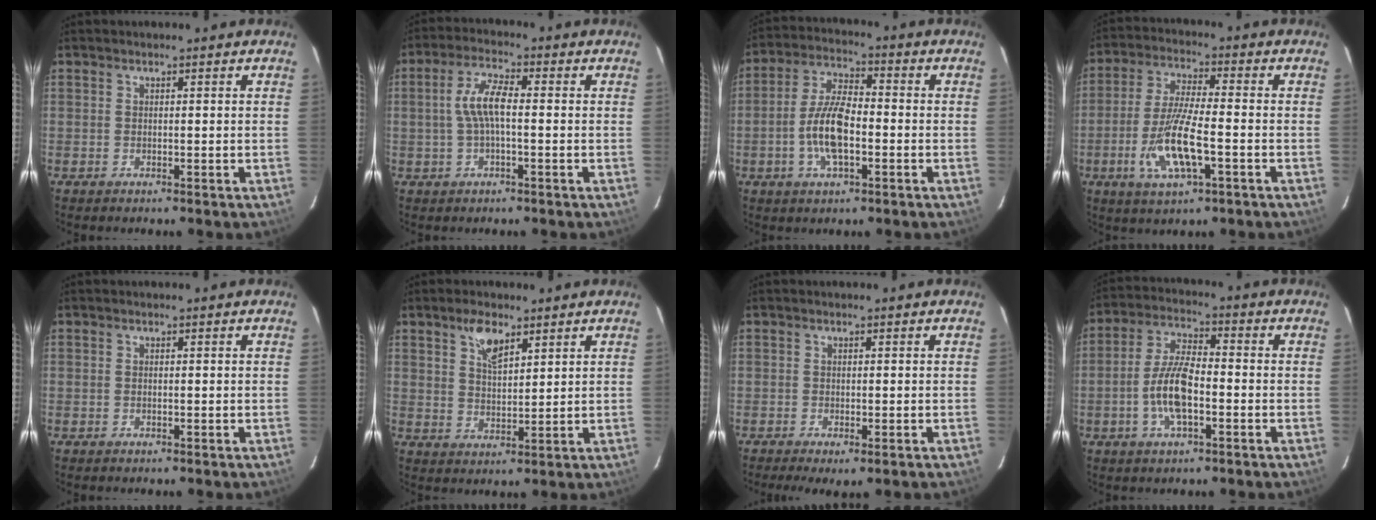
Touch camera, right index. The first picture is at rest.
{"total": 6.1, "force": [-0.3, 1.9, 5.8], "torque": [-0.120, 0.013, -0.004]}
{"total": 9.9, "force": [-2.6, 3.8, 8.8], "torque": [-0.179, 0.007, -0.051]}
{"total": 11.5, "force": [-3.7, 2.8, 10.5], "torque": [-0.216, -0.011, -0.070]}
{"total": 0.0}
{"total": 5.6, "force": [3.5, 2.4, 3.7], "torque": [-0.065, 0.004, 0.066]}
{"total": 3.4, "force": [-1.9, 0.9, 2.6], "torque": [-0.053, -0.015, -0.028]}
{"total": 9.3, "force": [-2.7, 3.3, 8.2], "torque": [-0.169, 0.006, -0.053]}